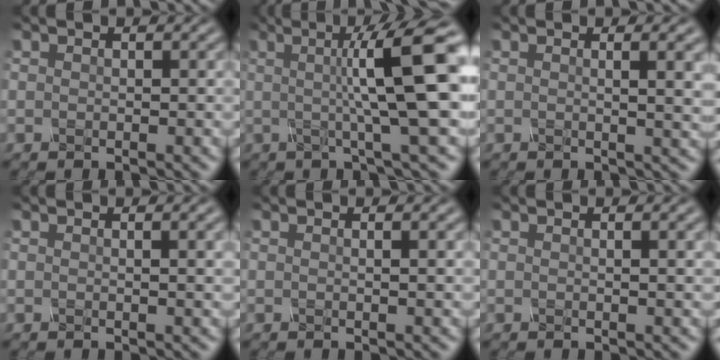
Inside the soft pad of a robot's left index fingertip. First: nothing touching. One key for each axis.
{"total": 10.3, "fx": 1.4, "fy": 1.7, "fz": 10.1, "tx": -0.125, "ty": 0.010, "tz": 0.017}
{"total": 4.6, "fx": 1.0, "fy": 1.6, "fz": 4.2, "tx": -0.034, "ty": 0.012, "tz": 0.002}
{"total": 2.3, "fx": 0.6, "fy": 0.7, "fz": 2.1, "tx": -0.020, "ty": 0.005, "tz": 0.002}
{"total": 1.2, "fx": 0.3, "fy": 0.4, "fz": 1.1, "tx": -0.012, "ty": 0.002, "tz": -0.004}
{"total": 2.0, "fx": 0.5, "fy": 0.6, "fz": 1.8, "tx": -0.018, "ty": 0.004, "tz": 0.000}